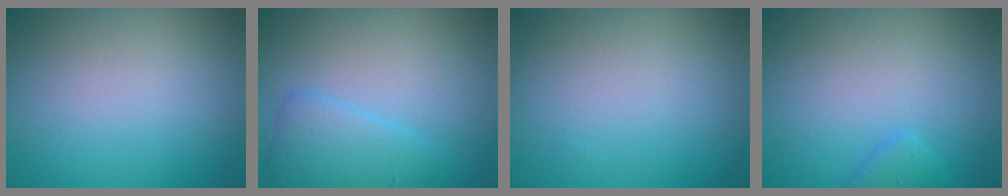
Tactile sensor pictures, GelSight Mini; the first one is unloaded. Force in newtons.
{"total": 2.9, "press": 2.9, "slide": 0.1}
{"total": 0.0}
{"total": 1.2, "press": 1.2, "slide": 0.1}